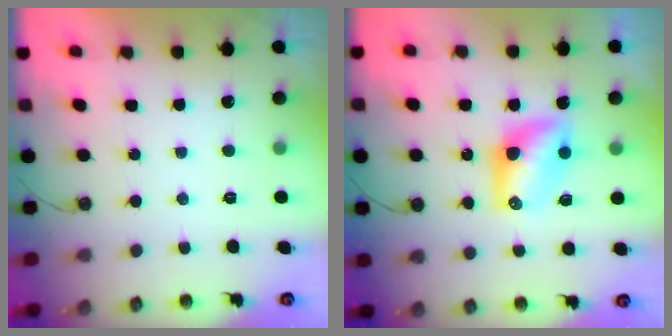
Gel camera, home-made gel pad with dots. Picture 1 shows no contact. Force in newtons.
{"total": 7.4, "press": 7.4, "slide": 0.2}